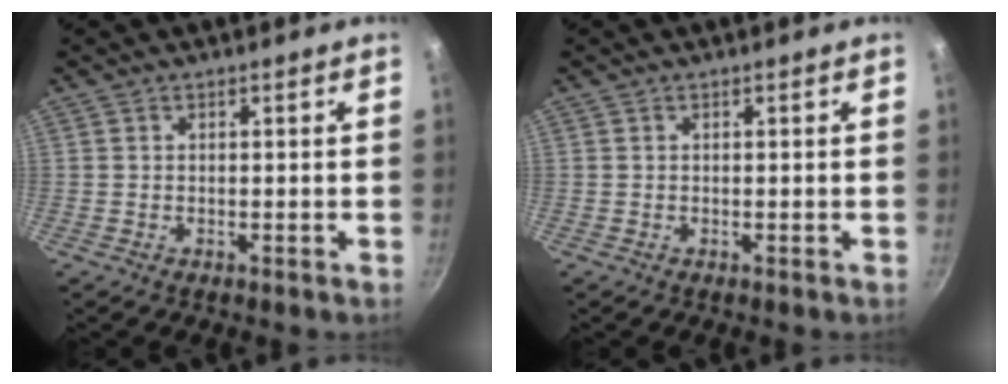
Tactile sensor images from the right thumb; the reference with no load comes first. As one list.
[{"total": 0.0}]